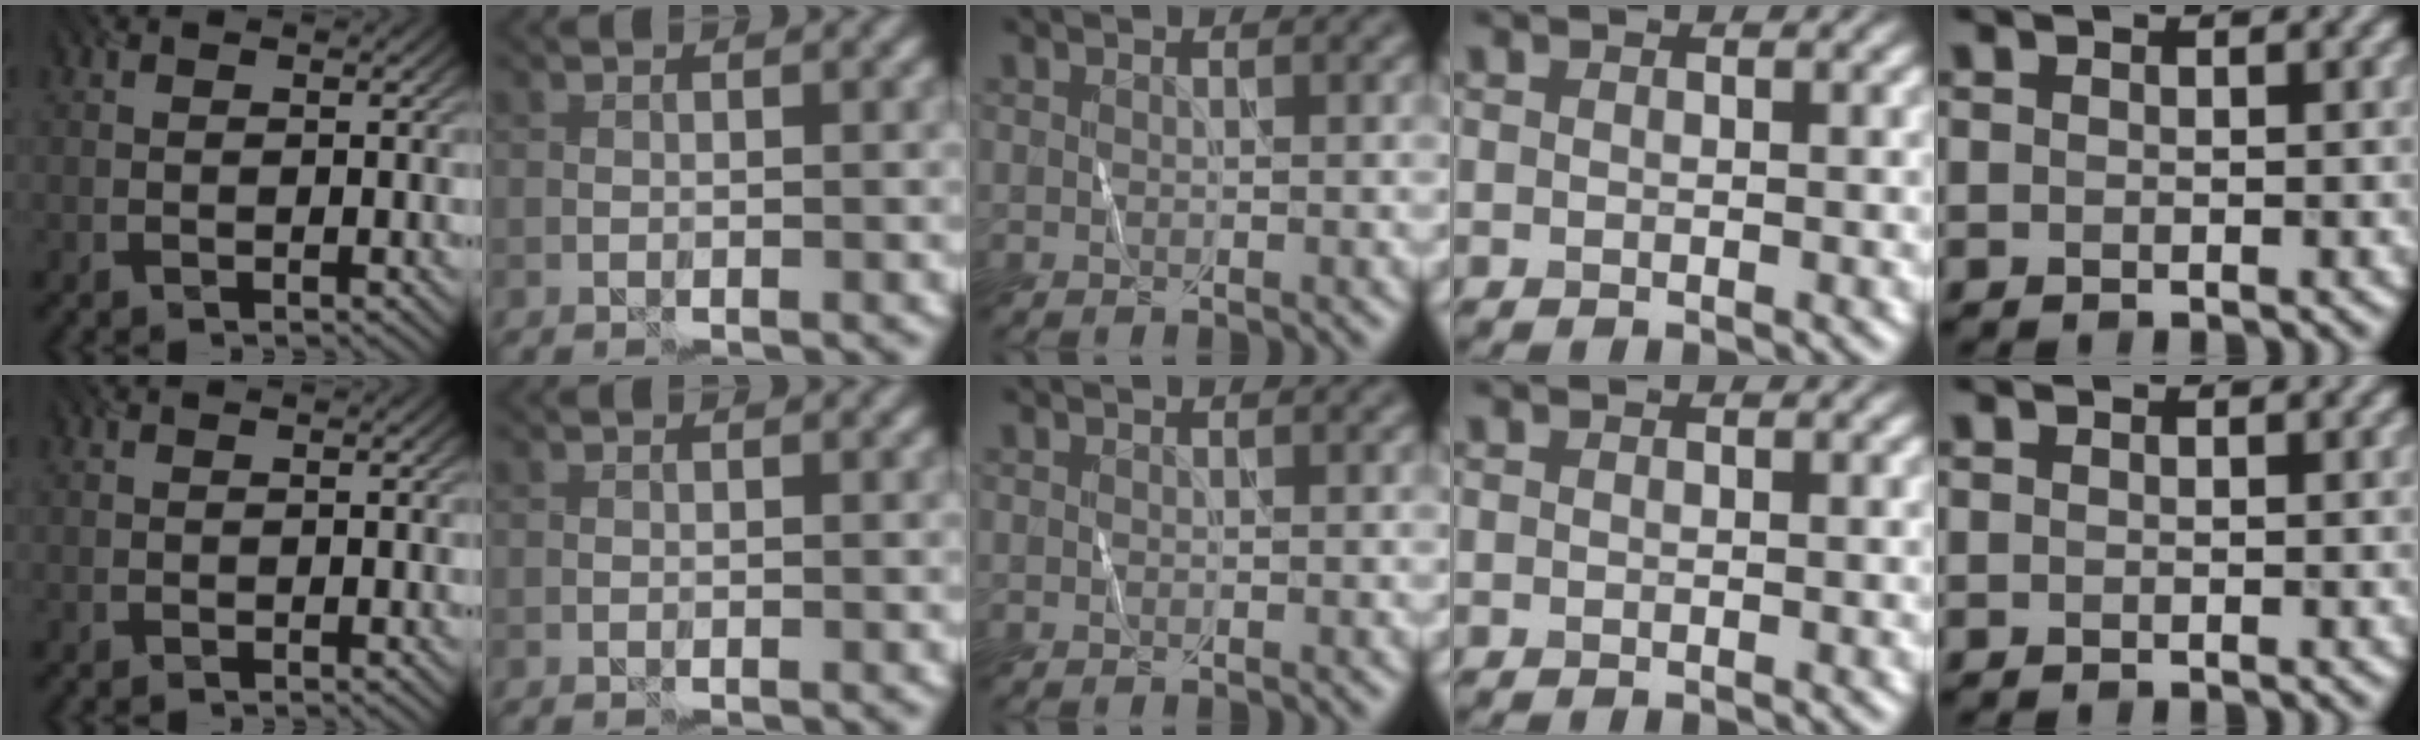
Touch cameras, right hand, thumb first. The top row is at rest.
{}